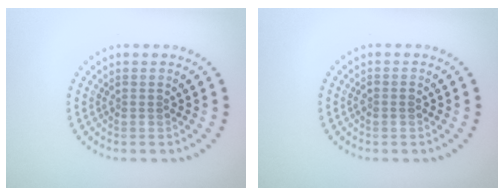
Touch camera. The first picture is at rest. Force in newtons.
{"total": 0.9, "press": 0.8, "slide": 0.2}